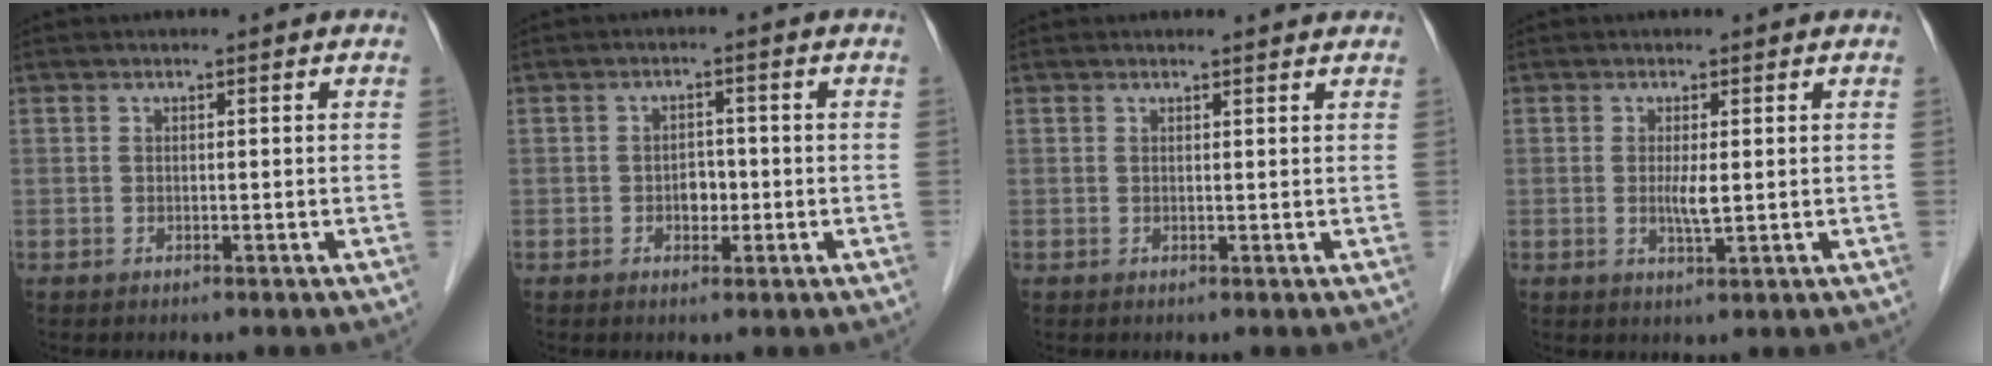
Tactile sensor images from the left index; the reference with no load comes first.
{"total": 2.5, "force": [-1.1, 1.6, 1.6], "torque": [-0.020, 0.001, -0.017]}
{"total": 1.9, "force": [1.9, 0.3, 0.2], "torque": [-0.011, -0.001, 0.014]}
{"total": 2.3, "force": [-0.3, 0.2, 2.3], "torque": [-0.048, -0.011, -0.004]}